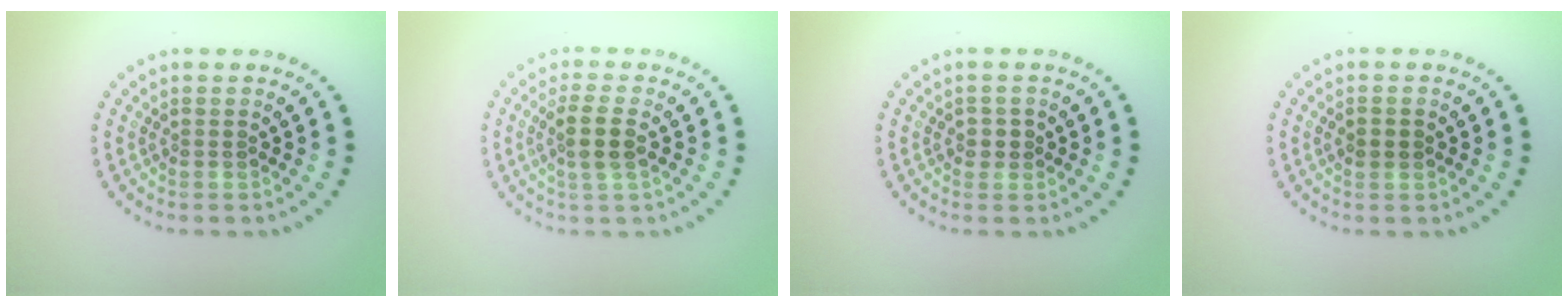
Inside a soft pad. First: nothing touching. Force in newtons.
{"total": 2.7, "press": 2.4, "slide": 1.2}
{"total": 1.2, "press": 1.0, "slide": 0.5}
{"total": 1.8, "press": 1.8, "slide": 0.1}